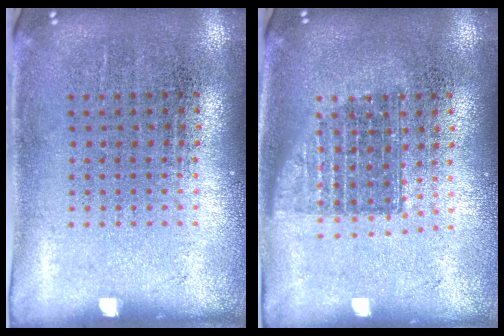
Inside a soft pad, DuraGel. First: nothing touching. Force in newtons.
{"total": 1.3, "press": 1.1, "slide": 0.8}